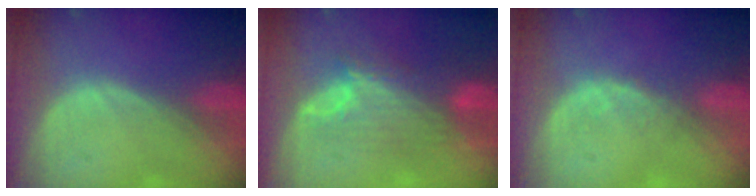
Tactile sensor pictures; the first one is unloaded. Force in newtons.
{"total": 8.6, "press": 7.8, "slide": 3.6}
{"total": 1.4, "press": 1.4, "slide": 0.2}